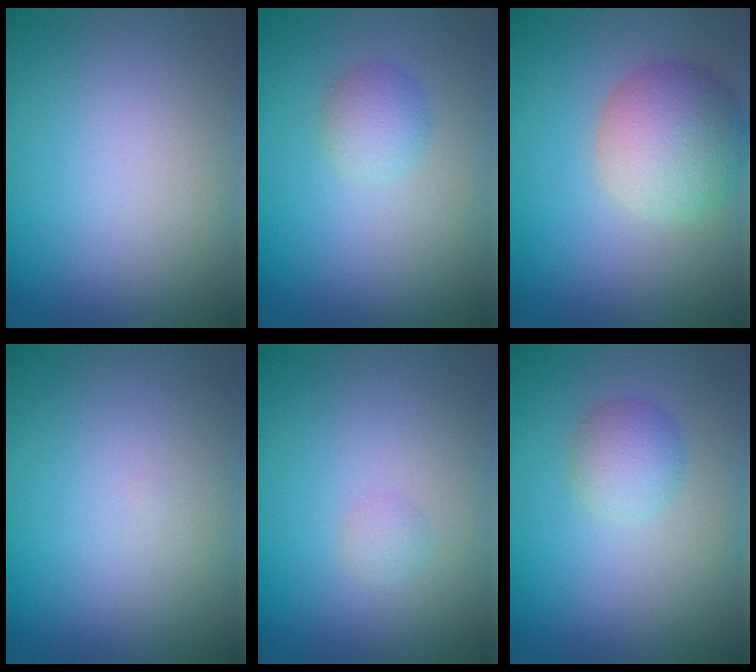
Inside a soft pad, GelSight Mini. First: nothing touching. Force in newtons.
{"total": 1.8, "press": 1.8, "slide": 0.1}
{"total": 5.5, "press": 5.5, "slide": 0.3}
{"total": 0.0}
{"total": 0.7, "press": 0.7, "slide": 0.0}
{"total": 2.0, "press": 2.0, "slide": 0.0}